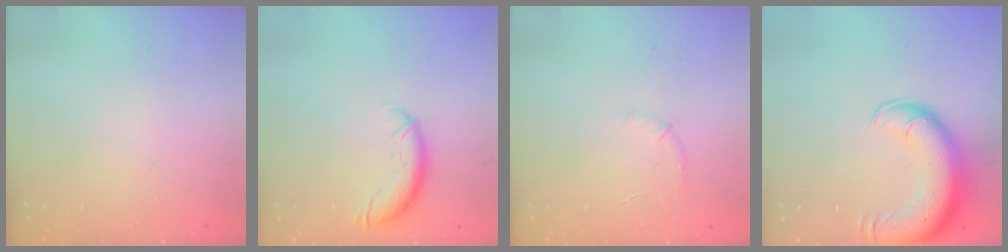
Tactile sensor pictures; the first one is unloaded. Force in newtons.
{"total": 10.5, "press": 10.5, "slide": 0.7}
{"total": 5.5, "press": 5.3, "slide": 1.5}
{"total": 16.2, "press": 15.7, "slide": 3.9}